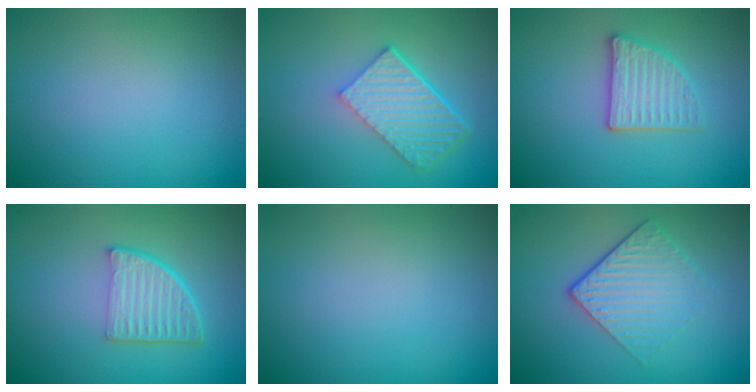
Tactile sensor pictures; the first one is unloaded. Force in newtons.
{"total": 5.8, "press": 4.0, "slide": 4.2}
{"total": 2.9, "press": 2.7, "slide": 1.1}
{"total": 4.8, "press": 3.3, "slide": 3.4}
{"total": 0.0}
{"total": 4.4, "press": 2.9, "slide": 3.4}